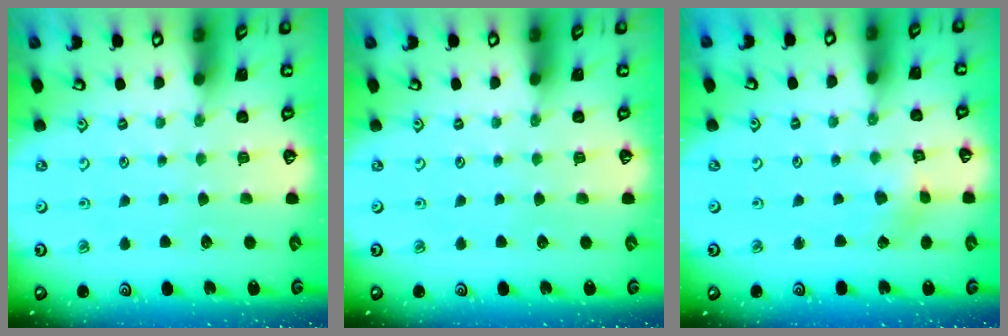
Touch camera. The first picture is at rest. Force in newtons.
{"total": 0.0}
{"total": 2.3, "press": 2.2, "slide": 0.3}